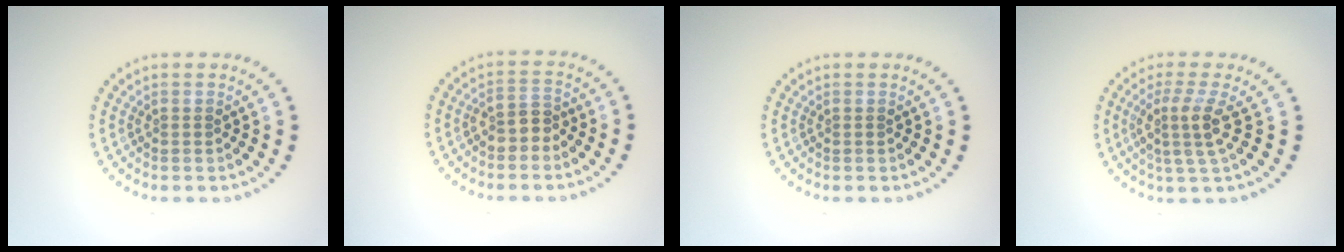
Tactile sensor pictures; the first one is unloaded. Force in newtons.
{"total": 2.0, "press": 1.9, "slide": 0.7}
{"total": 0.0}
{"total": 3.1, "press": 2.3, "slide": 2.1}